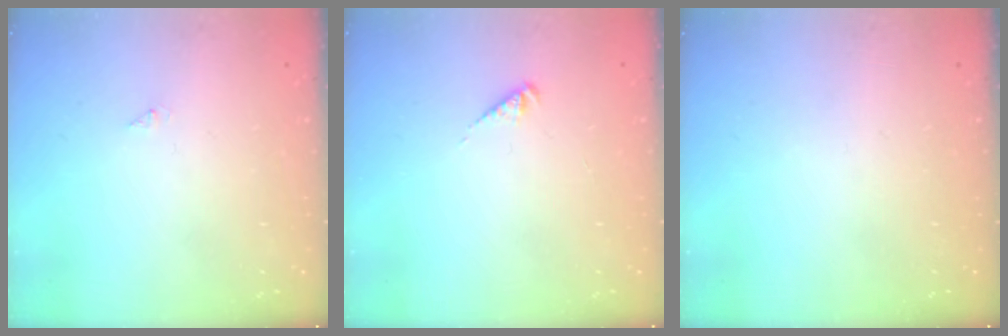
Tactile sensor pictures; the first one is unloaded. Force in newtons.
{"total": 2.3, "press": 2.2, "slide": 0.5}
{"total": 0.0}